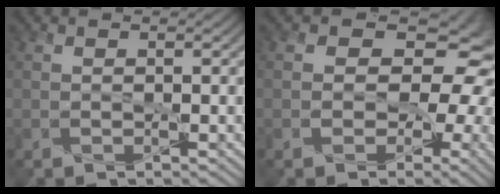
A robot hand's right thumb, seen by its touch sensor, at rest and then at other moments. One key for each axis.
{"total": 14.0, "fx": 0.1, "fy": 10.7, "fz": 8.9, "tx": -0.108, "ty": 0.021, "tz": -0.030}